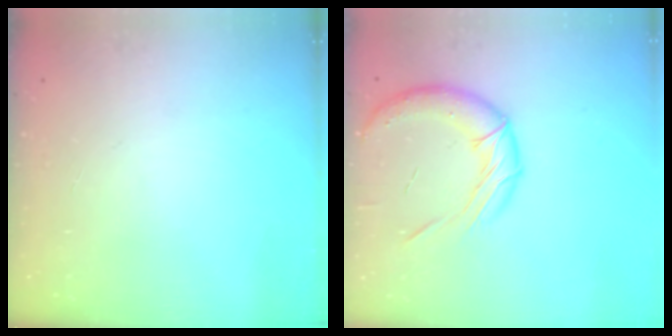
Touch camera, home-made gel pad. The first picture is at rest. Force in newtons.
{"total": 16.1, "press": 15.9, "slide": 2.5}